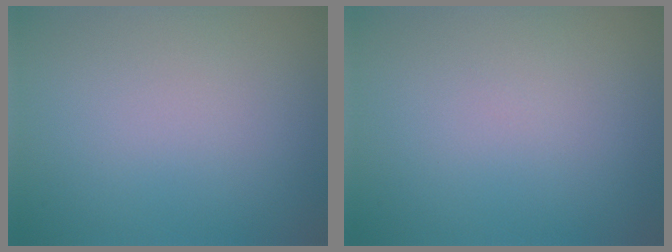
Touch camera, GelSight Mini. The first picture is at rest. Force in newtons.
{"total": 0.0}